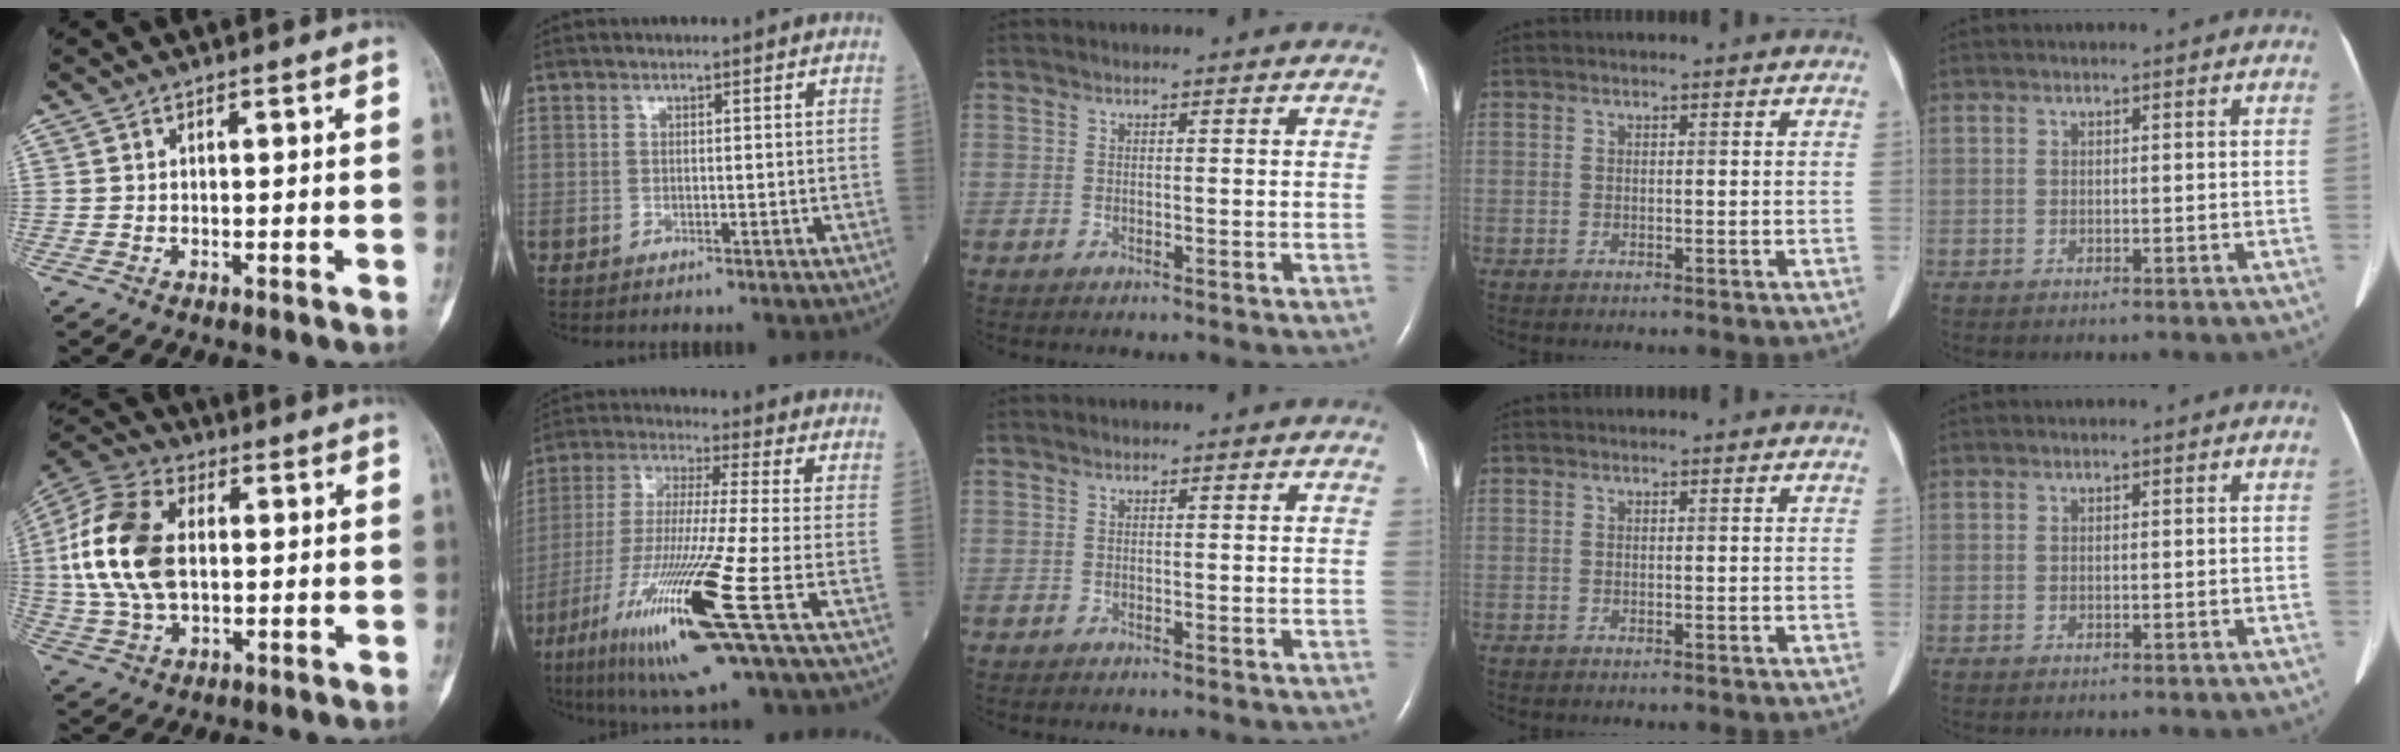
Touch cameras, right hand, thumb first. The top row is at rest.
{"thumb": {"total": 17.3, "force": [1.4, 10.8, 13.5], "torque": [-0.281, 0.014, 0.026]}, "index": {"total": 18.8, "force": [-7.9, -0.7, 17.1], "torque": [-0.343, -0.048, -0.151]}}